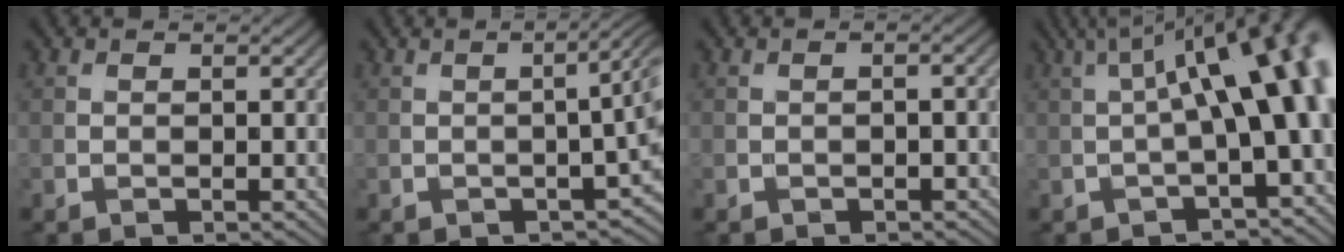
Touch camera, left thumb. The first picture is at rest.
{"total": 5.7, "force": [-0.9, 1.1, 5.5], "torque": [-0.057, 0.004, -0.007]}
{"total": 1.2, "force": [-0.4, 0.5, 1.0], "torque": [-0.004, 0.005, -0.009]}
{"total": 11.7, "force": [1.0, 3.3, 11.2], "torque": [-0.147, 0.018, 0.015]}